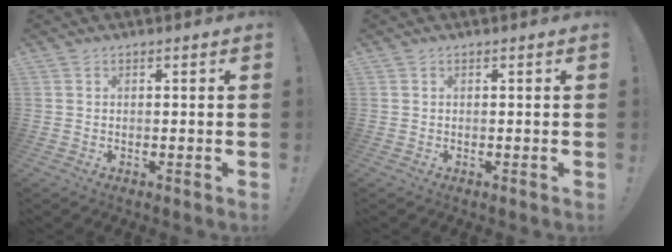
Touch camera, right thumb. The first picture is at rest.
{"total": 0.0}